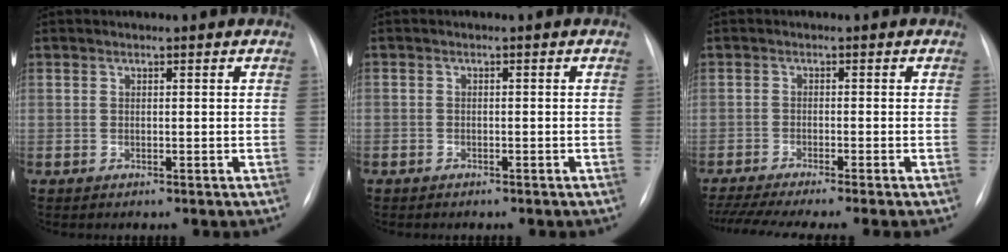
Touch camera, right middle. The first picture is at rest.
{"total": 0.9, "force": [-0.6, 0.6, 0.1], "torque": [0.002, 0.003, -0.008]}
{"total": 10.6, "force": [-9.0, -0.9, 5.6], "torque": [-0.065, -0.022, -0.137]}